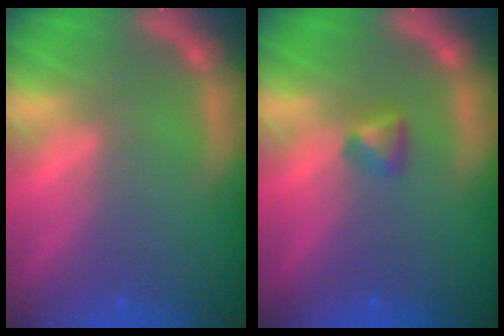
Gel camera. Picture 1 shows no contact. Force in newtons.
{"total": 1.4}